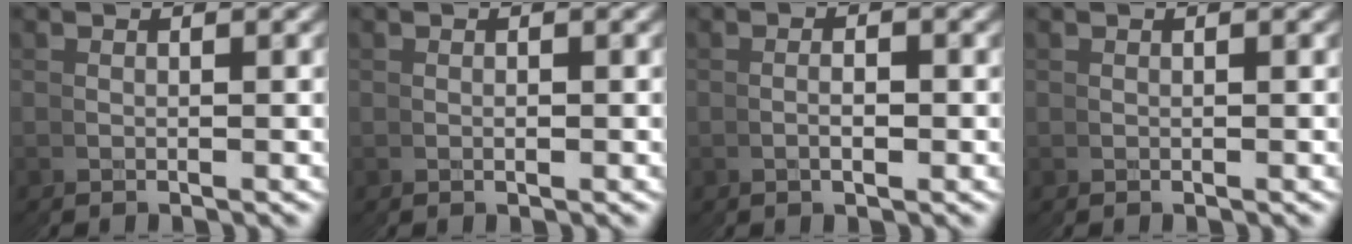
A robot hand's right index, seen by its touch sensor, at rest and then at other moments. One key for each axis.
{"total": 0.6, "fx": 0.0, "fy": 0.5, "fz": 0.3, "tx": -0.003, "ty": -0.002, "tz": 0.002}
{"total": 1.5, "fx": -0.3, "fy": 0.6, "fz": 1.4, "tx": -0.018, "ty": 0.003, "tz": -0.011}
{"total": 0.5, "fx": -0.1, "fy": 0.5, "fz": -0.2, "tx": 0.005, "ty": -0.004, "tz": 0.002}